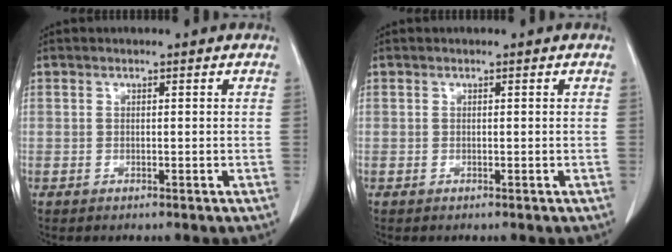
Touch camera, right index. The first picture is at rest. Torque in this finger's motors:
{"motor_torque": [0.00, 0.00, 0.00, 0.00]}